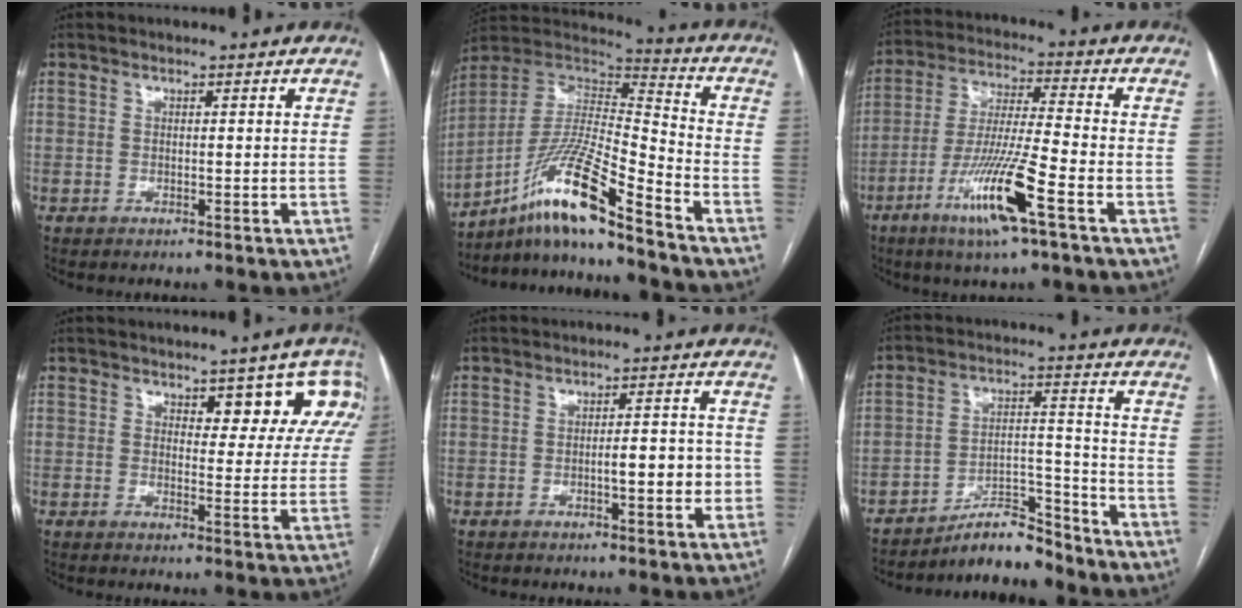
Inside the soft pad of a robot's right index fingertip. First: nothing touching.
{"total": 15.7, "force": [-11.2, 0.1, 11.1], "torque": [-0.213, 0.009, -0.202]}
{"total": 13.0, "force": [-6.3, 0.0, 11.4], "torque": [-0.226, -0.019, -0.118]}
{"total": 7.8, "force": [4.8, 3.8, 4.8], "torque": [-0.032, 0.002, 0.045]}
{"total": 5.2, "force": [-1.2, 1.3, 4.9], "torque": [-0.070, 0.011, -0.014]}
{"total": 8.1, "force": [-7.7, 1.5, 2.1], "torque": [-0.030, 0.029, -0.128]}